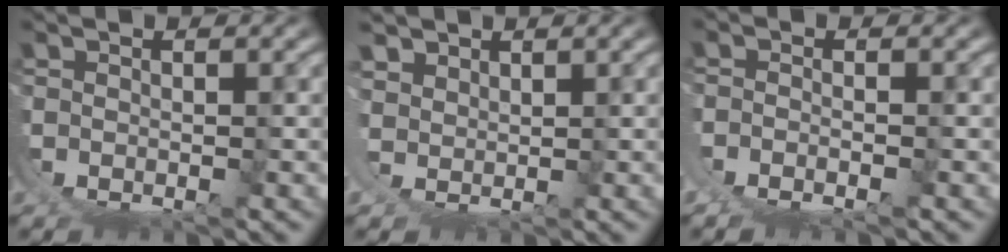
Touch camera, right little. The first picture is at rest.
{"total": 3.7, "force": [2.3, 2.8, 0.6], "torque": [-0.043, -0.002, 0.035]}
{"total": 2.1, "force": [-1.0, 1.0, 1.5], "torque": [-0.034, -0.007, -0.012]}